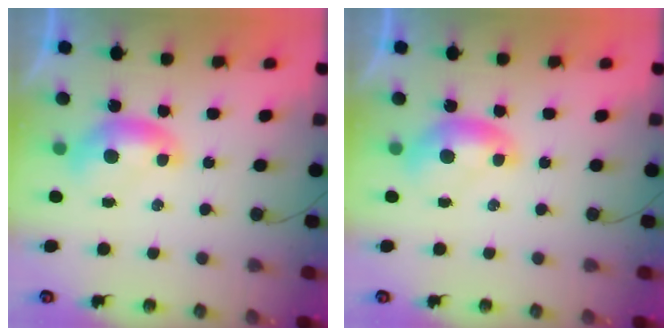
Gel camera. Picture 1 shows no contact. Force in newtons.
{"total": 0.0}